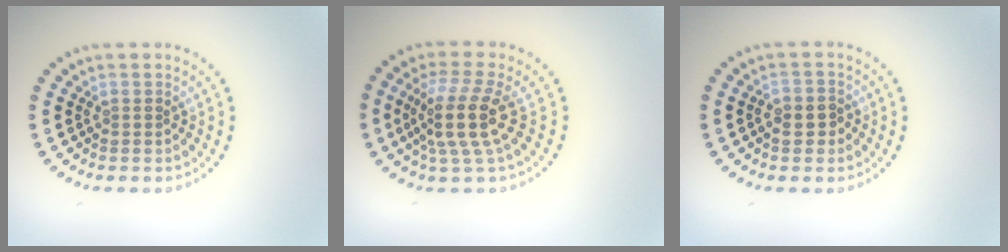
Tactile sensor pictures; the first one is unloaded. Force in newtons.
{"total": 4.3, "press": 3.3, "slide": 2.8}
{"total": 1.7, "press": 1.5, "slide": 0.6}